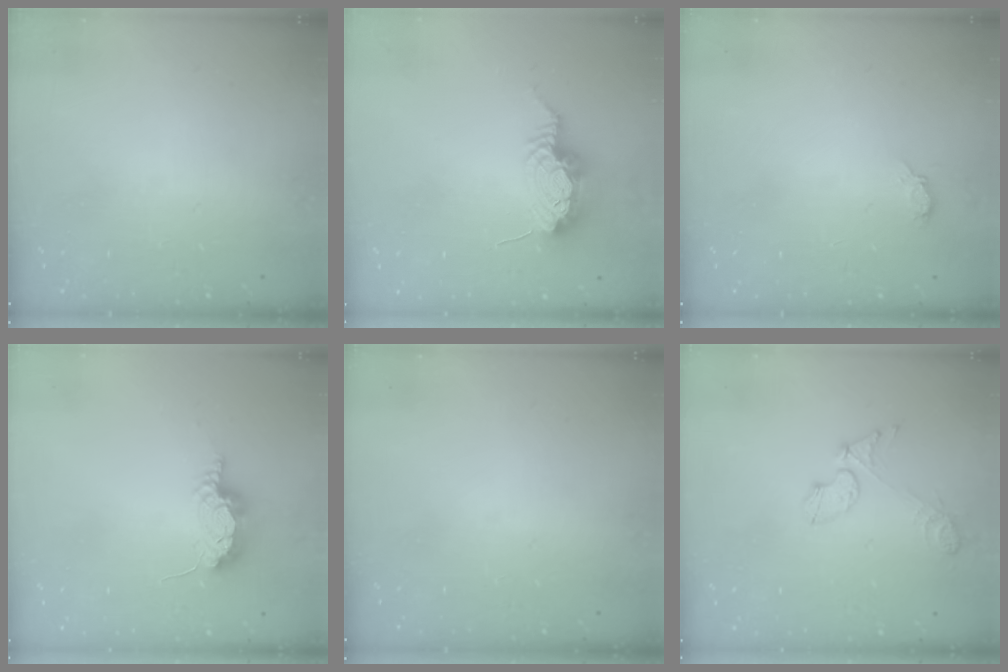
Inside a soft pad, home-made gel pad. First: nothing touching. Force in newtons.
{"total": 13.5, "press": 10.7, "slide": 8.2}
{"total": 9.3, "press": 4.9, "slide": 8.0}
{"total": 7.9, "press": 7.5, "slide": 2.3}
{"total": 0.0}
{"total": 6.8, "press": 6.8, "slide": 0.4}